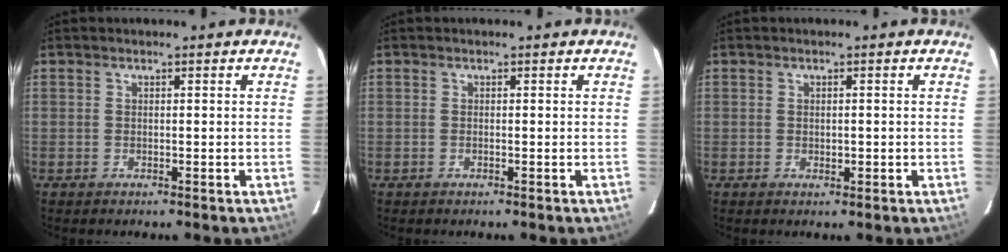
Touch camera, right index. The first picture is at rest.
{"total": 0.0}
{"total": 1.1, "force": [-0.1, 0.7, 0.8], "torque": [-0.011, -0.001, 0.000]}